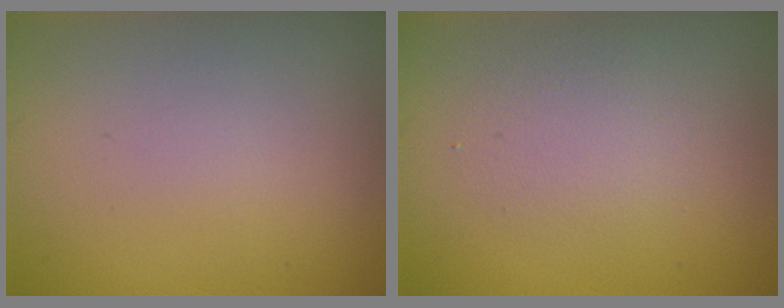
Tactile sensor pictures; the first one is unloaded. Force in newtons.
{"total": 2.1, "press": 2.1, "slide": 0.1}